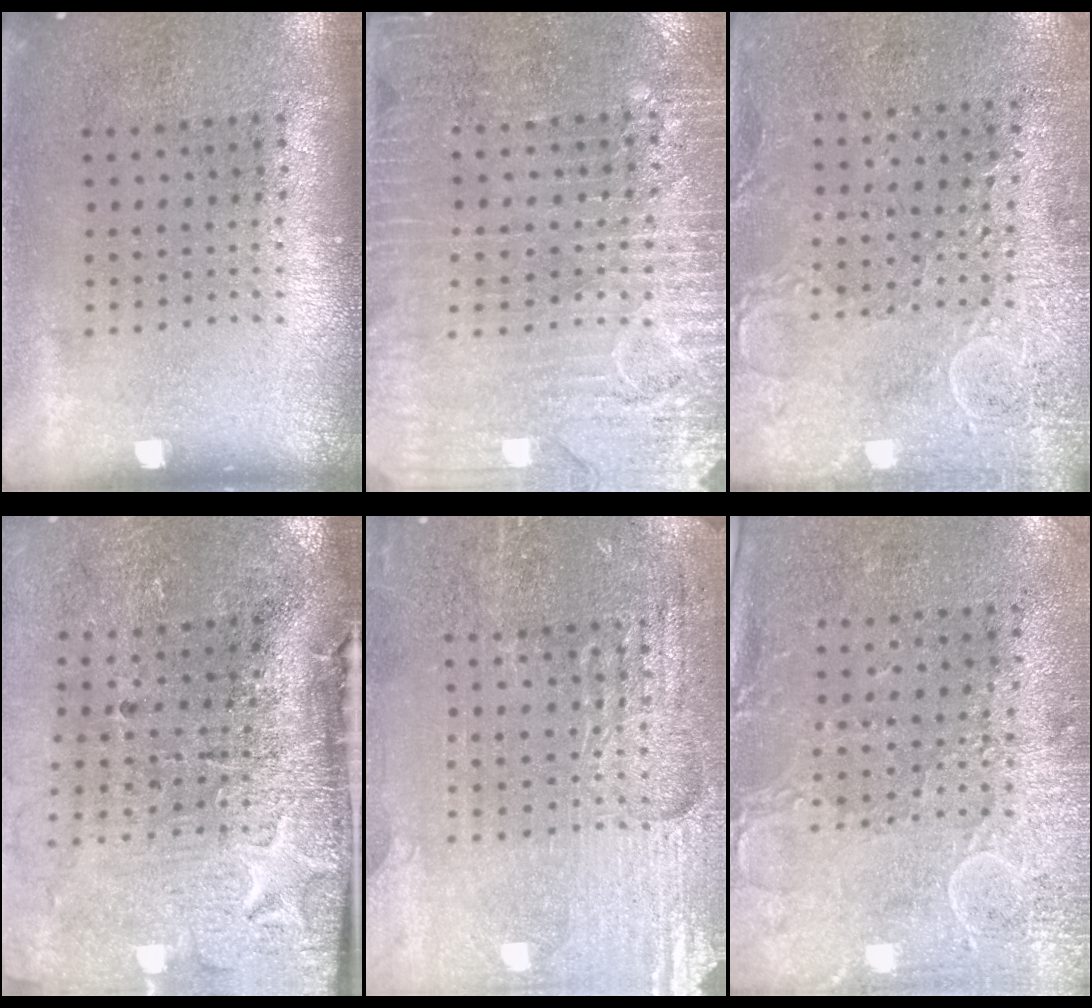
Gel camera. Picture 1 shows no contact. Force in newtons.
{"total": 3.5, "press": 3.1, "slide": 1.4}
{"total": 2.7, "press": 2.5, "slide": 0.9}
{"total": 4.8, "press": 3.8, "slide": 3.0}
{"total": 4.2, "press": 4.0, "slide": 1.2}
{"total": 2.9, "press": 2.4, "slide": 1.7}